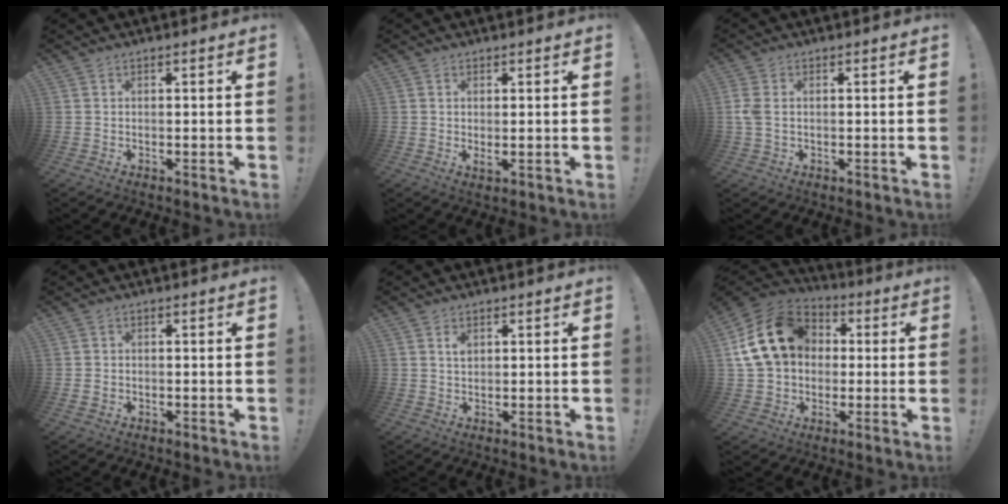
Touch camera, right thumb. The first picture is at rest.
{"total": 1.8, "force": [0.6, 0.3, 1.7], "torque": [-0.020, -0.007, 0.009]}
{"total": 3.2, "force": [0.5, 2.0, 2.5], "torque": [-0.062, 0.007, 0.010]}
{"total": 1.4, "force": [-0.2, 1.2, 0.7], "torque": [-0.015, 0.004, -0.004]}
{"total": 1.8, "force": [0.8, 1.2, 1.0], "torque": [-0.008, -0.004, 0.013]}
{"total": 18.5, "force": [4.0, 14.5, 10.8], "torque": [-0.192, 0.005, 0.082]}